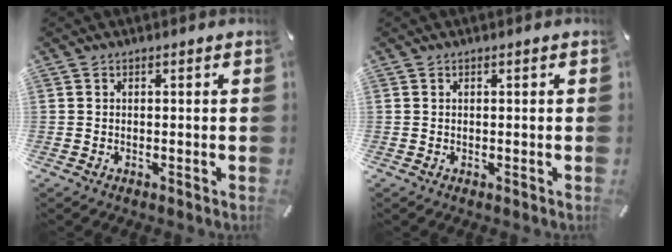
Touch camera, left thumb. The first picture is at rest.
{"total": 0.0}